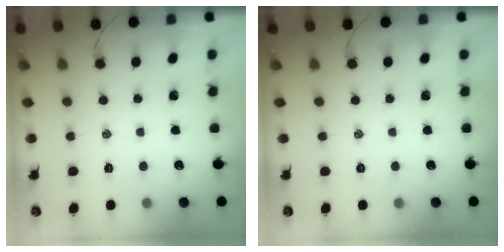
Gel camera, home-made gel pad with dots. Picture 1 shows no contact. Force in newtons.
{"total": 0.0}